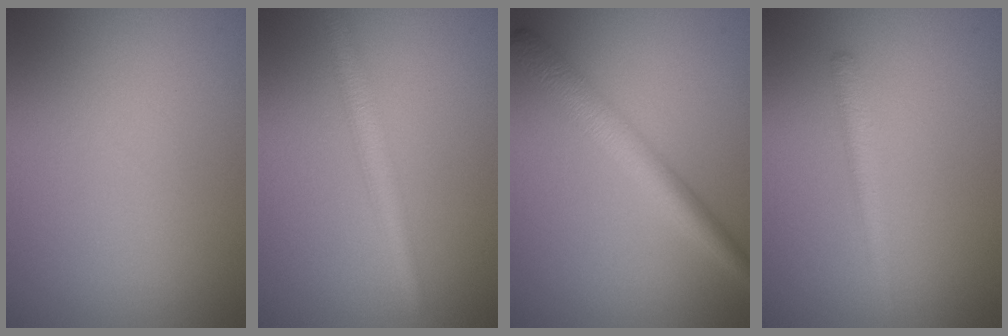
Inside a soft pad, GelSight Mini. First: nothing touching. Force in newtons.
{"total": 2.7, "press": 2.7, "slide": 0.1}
{"total": 4.0, "press": 4.0, "slide": 0.1}
{"total": 1.7, "press": 1.7, "slide": 0.0}